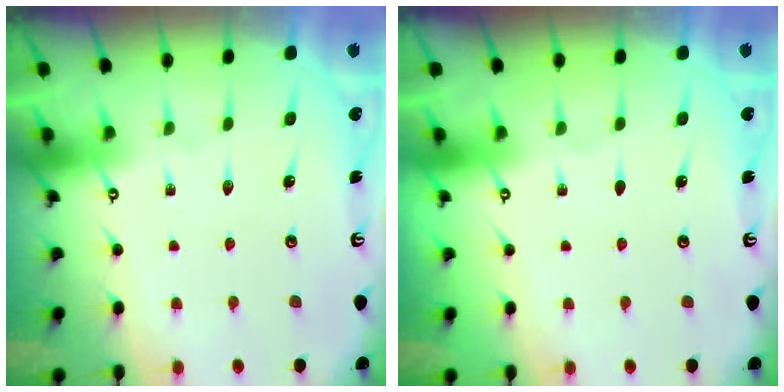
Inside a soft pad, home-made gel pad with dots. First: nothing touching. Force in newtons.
{"total": 0.0}